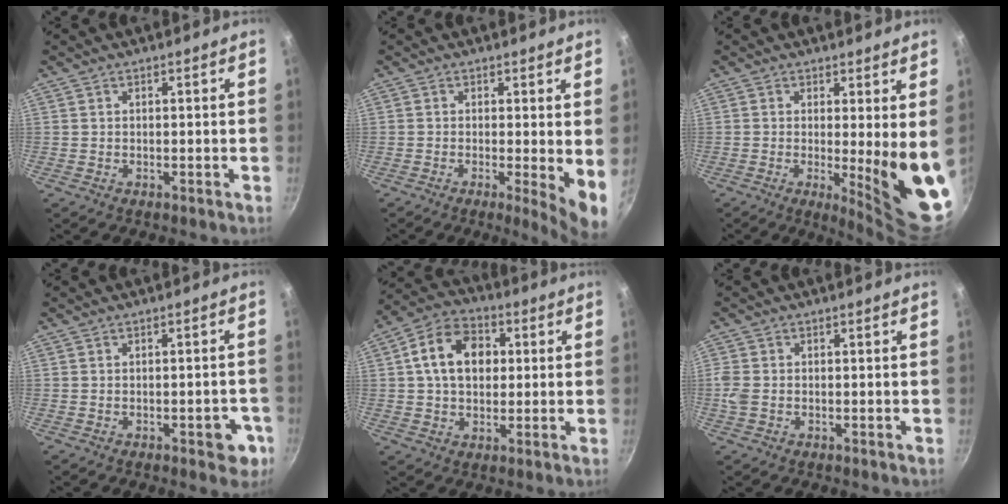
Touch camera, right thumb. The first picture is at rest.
{"total": 6.1, "force": [-0.2, 1.2, 6.0], "torque": [-0.080, -0.018, -0.003]}
{"total": 11.3, "force": [0.2, 1.9, 11.2], "torque": [-0.135, -0.040, 0.006]}
{"total": 5.0, "force": [-2.1, 2.3, 3.9], "torque": [-0.029, 0.013, -0.023]}
{"total": 12.5, "force": [2.0, 9.1, 8.3], "torque": [-0.114, 0.018, 0.018]}
{"total": 2.8, "force": [-0.5, 2.1, 1.8], "torque": [-0.041, 0.001, -0.013]}